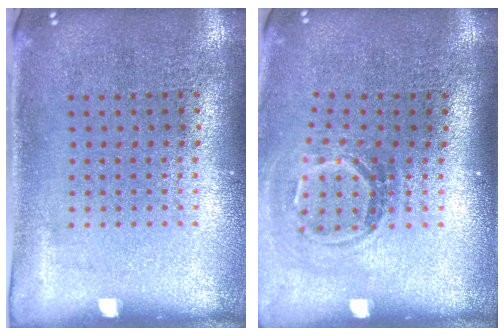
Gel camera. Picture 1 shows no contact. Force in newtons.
{"total": 1.7, "press": 1.2, "slide": 1.3}